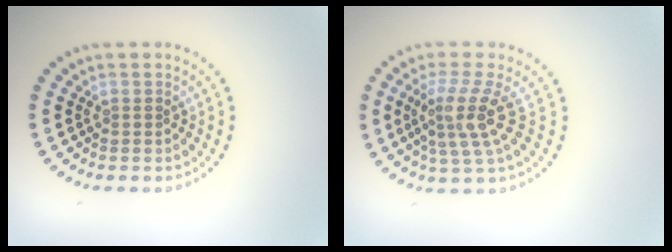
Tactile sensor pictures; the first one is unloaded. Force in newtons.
{"total": 4.0, "press": 2.9, "slide": 2.8}